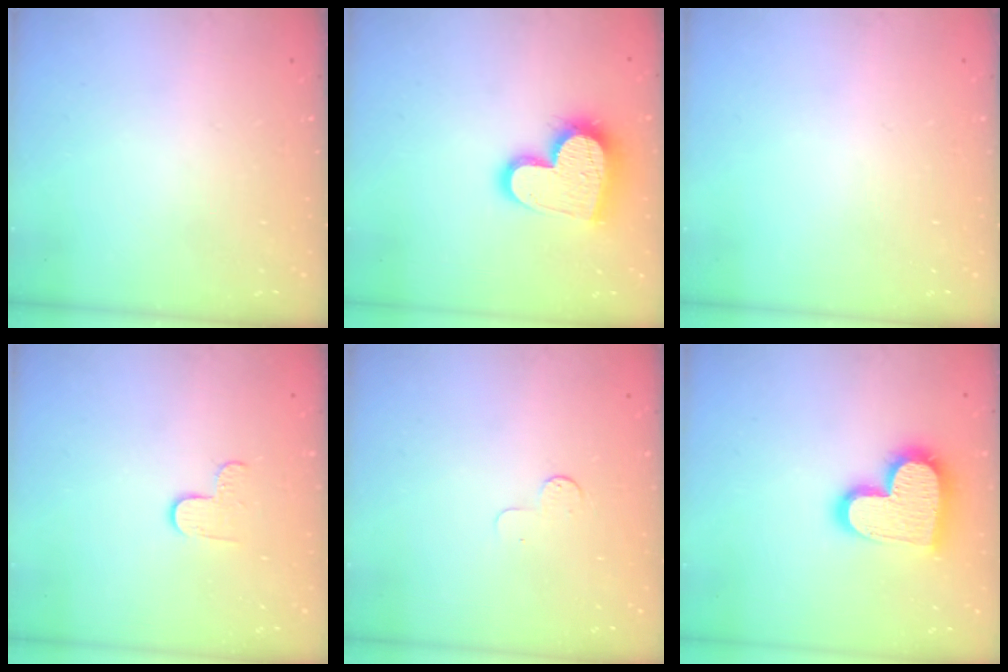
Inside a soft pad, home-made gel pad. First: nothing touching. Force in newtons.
{"total": 16.4, "press": 16.3, "slide": 1.2}
{"total": 0.0}
{"total": 2.9, "press": 2.9, "slide": 0.3}
{"total": 4.1, "press": 4.0, "slide": 0.4}
{"total": 18.4, "press": 18.4, "slide": 1.0}